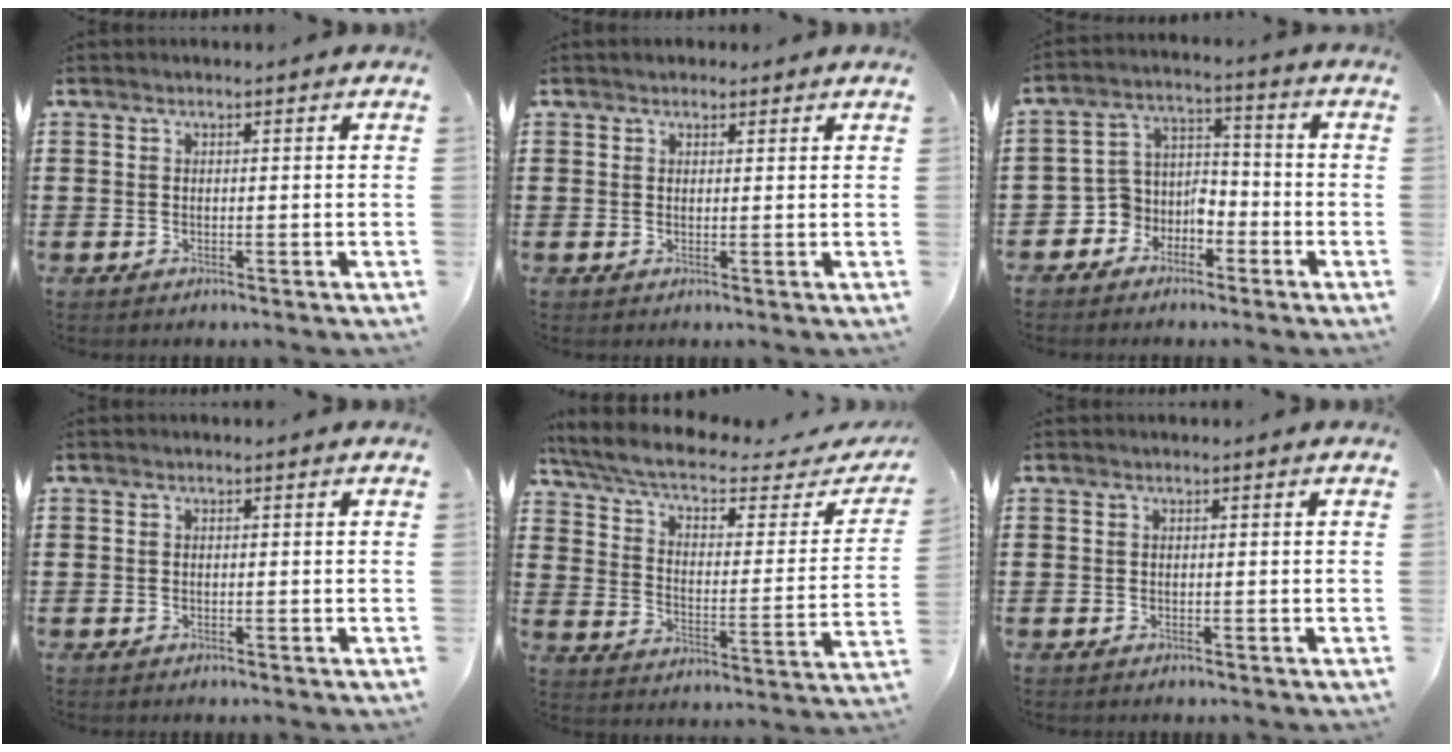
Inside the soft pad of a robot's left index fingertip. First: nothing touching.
{"total": 1.3, "force": [1.1, 0.7, 0.1], "torque": [-0.005, 0.005, 0.022]}
{"total": 5.2, "force": [-3.5, 3.9, 0.1], "torque": [-0.024, 0.000, -0.074]}
{"total": 0.0}
{"total": 7.2, "force": [5.6, 1.3, 4.5], "torque": [-0.109, -0.036, 0.093]}
{"total": 0.0}